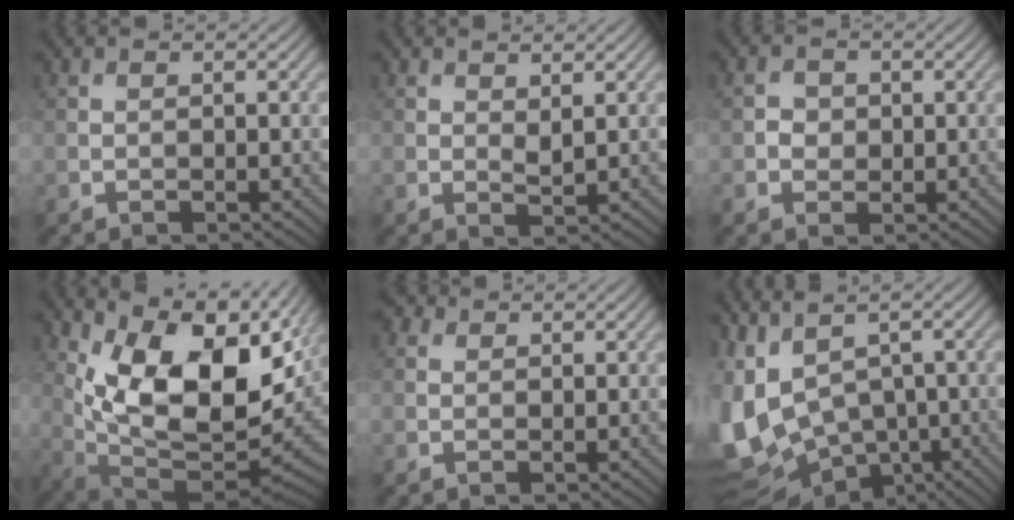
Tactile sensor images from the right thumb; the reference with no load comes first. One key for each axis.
{"total": 1.4, "fx": 0.9, "fy": 0.5, "fz": 1.0, "tx": -0.021, "ty": -0.006, "tz": 0.018}
{"total": 1.7, "fx": -0.1, "fy": 1.6, "fz": 0.6, "tx": -0.010, "ty": -0.003, "tz": -0.007}
{"total": 15.5, "fx": 5.4, "fy": 7.3, "fz": 12.6, "tx": -0.230, "ty": -0.011, "tz": 0.100}
{"total": 1.1, "fx": 0.7, "fy": 0.8, "fz": 0.3, "tx": -0.006, "ty": 0.002, "tz": 0.006}
{"total": 12.4, "fx": -1.3, "fy": 8.8, "fz": 8.6, "tx": -0.235, "ty": -0.038, "tz": 0.033}